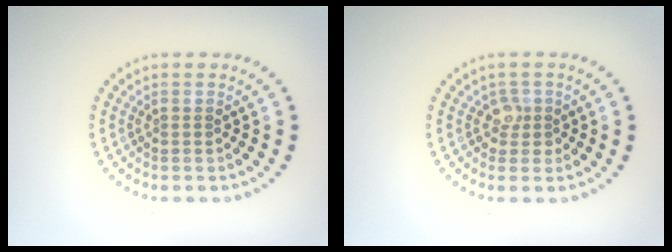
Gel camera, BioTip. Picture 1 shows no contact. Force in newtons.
{"total": 1.6, "press": 1.4, "slide": 0.9}